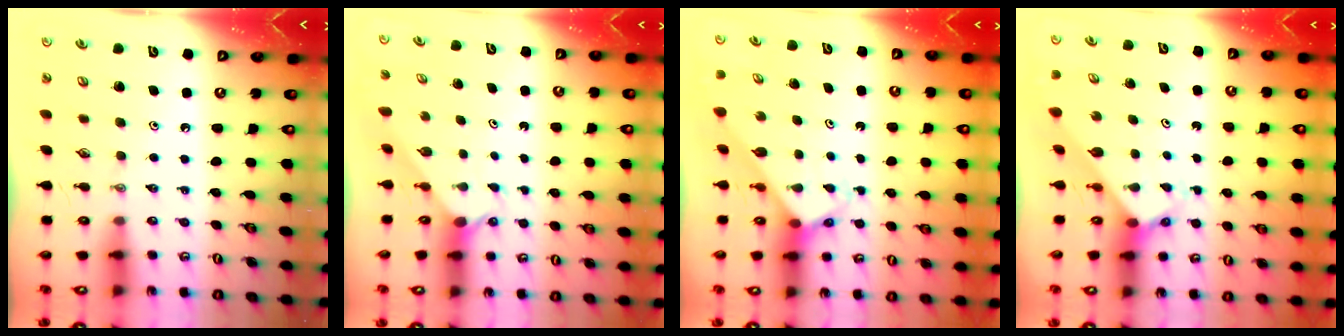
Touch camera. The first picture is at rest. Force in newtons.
{"total": 2.1, "press": 2.0, "slide": 0.3}
{"total": 3.3, "press": 3.3, "slide": 0.1}
{"total": 2.7, "press": 2.7, "slide": 0.2}